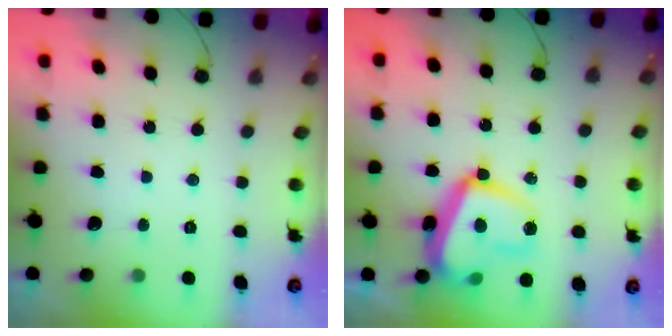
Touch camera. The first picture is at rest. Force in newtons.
{"total": 17.0, "press": 16.9, "slide": 1.5}